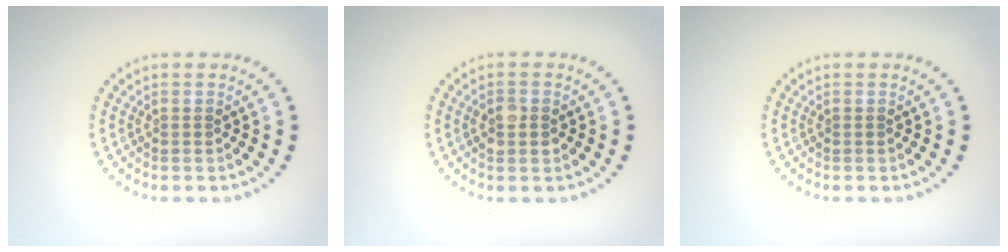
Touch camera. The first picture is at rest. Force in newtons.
{"total": 2.3, "press": 2.3, "slide": 0.2}
{"total": 0.0}